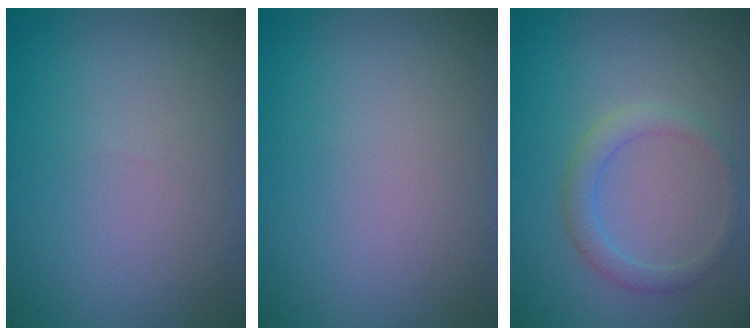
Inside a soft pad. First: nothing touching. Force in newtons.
{"total": 0.0}
{"total": 2.0, "press": 2.0, "slide": 0.3}